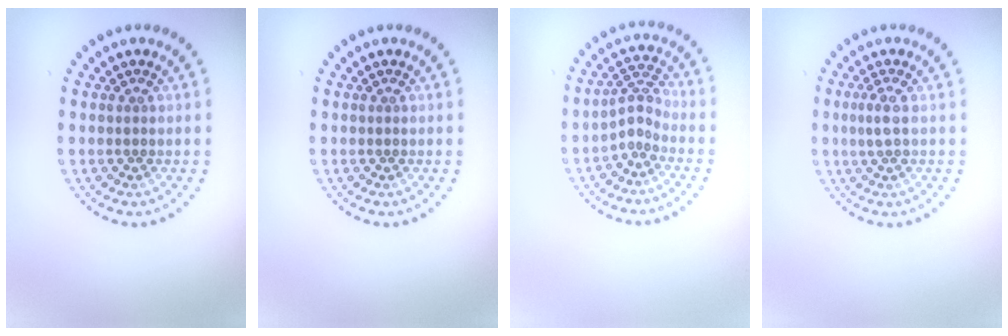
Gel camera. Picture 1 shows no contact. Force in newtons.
{"total": 0.0}
{"total": 2.2, "press": 1.6, "slide": 1.5}
{"total": 1.4, "press": 1.2, "slide": 0.6}